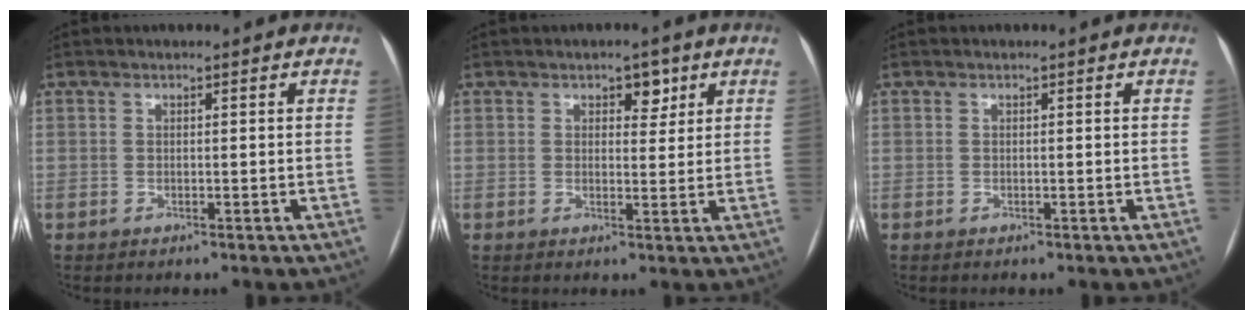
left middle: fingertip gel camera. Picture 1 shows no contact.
{"total": 2.9, "force": [1.7, 1.7, 1.7], "torque": [-0.016, 0.003, 0.022]}
{"total": 0.0}